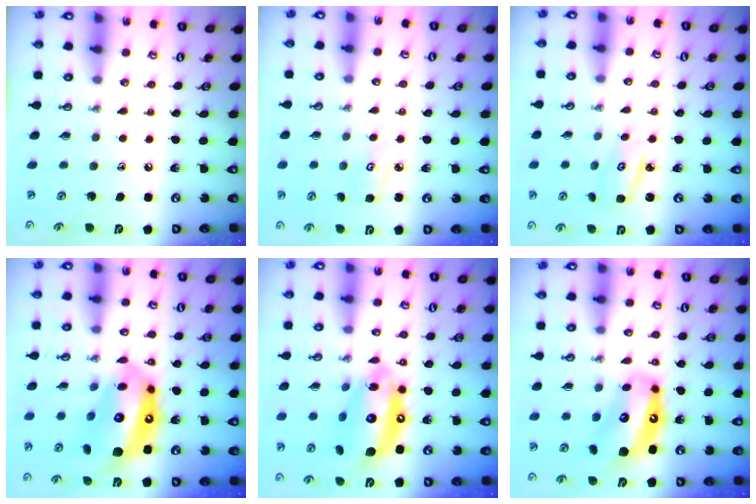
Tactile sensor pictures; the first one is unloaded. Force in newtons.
{"total": 3.7, "press": 3.7, "slide": 0.4}
{"total": 2.4, "press": 2.4, "slide": 0.2}
{"total": 17.6, "press": 17.4, "slide": 2.2}
{"total": 17.1, "press": 17.0, "slide": 1.8}
{"total": 12.2, "press": 12.2, "slide": 1.1}